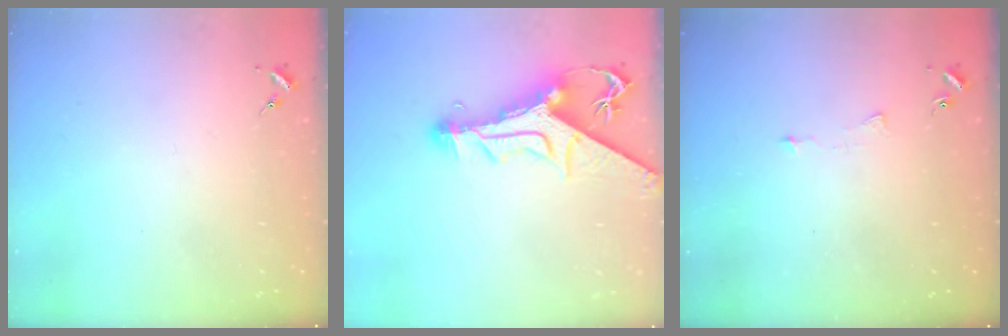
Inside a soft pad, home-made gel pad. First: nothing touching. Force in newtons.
{"total": 13.8, "press": 13.7, "slide": 1.5}
{"total": 4.2, "press": 4.2, "slide": 0.4}